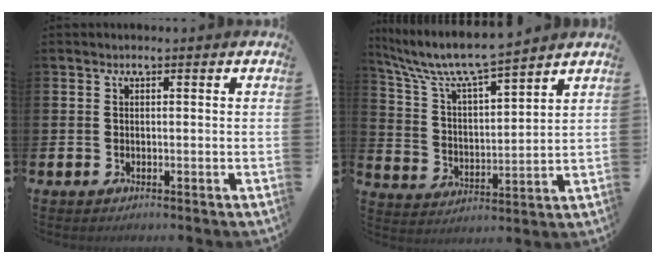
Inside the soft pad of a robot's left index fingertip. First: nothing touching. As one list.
[{"total": 9.0, "force": [8.3, 1.1, 3.2], "torque": [-0.101, -0.050, 0.145]}]